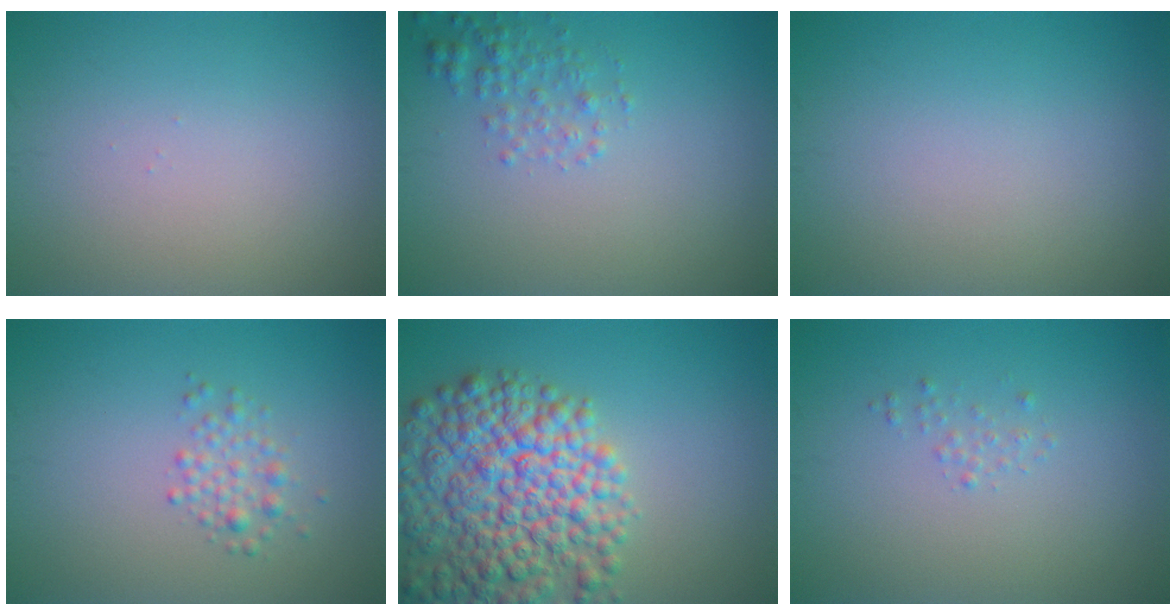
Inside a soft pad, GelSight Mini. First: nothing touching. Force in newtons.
{"total": 1.9, "press": 1.9, "slide": 0.1}
{"total": 0.0}
{"total": 1.8, "press": 1.8, "slide": 0.1}
{"total": 10.3, "press": 10.3, "slide": 0.5}
{"total": 0.7, "press": 0.7, "slide": 0.1}